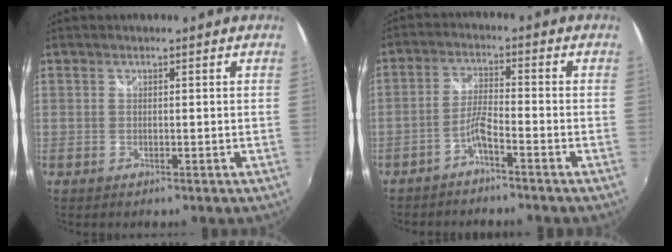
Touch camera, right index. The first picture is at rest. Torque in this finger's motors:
{"motor_torque": [0.12, 0.03, 0.05, 0.04]}